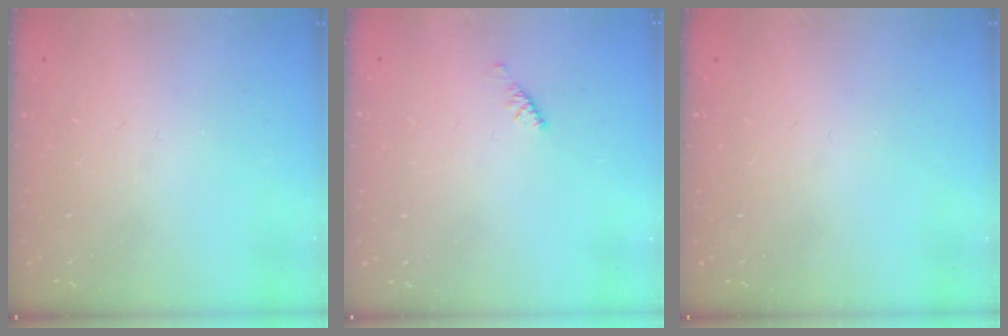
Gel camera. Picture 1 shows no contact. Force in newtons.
{"total": 2.9, "press": 2.8, "slide": 0.6}
{"total": 0.0}